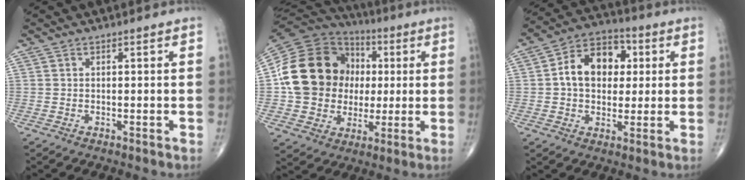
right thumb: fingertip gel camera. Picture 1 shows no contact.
{"total": 21.7, "force": [1.6, 18.2, 11.7], "torque": [-0.193, 0.033, 0.039]}
{"total": 12.5, "force": [1.9, 9.0, 8.5], "torque": [-0.105, 0.017, 0.022]}